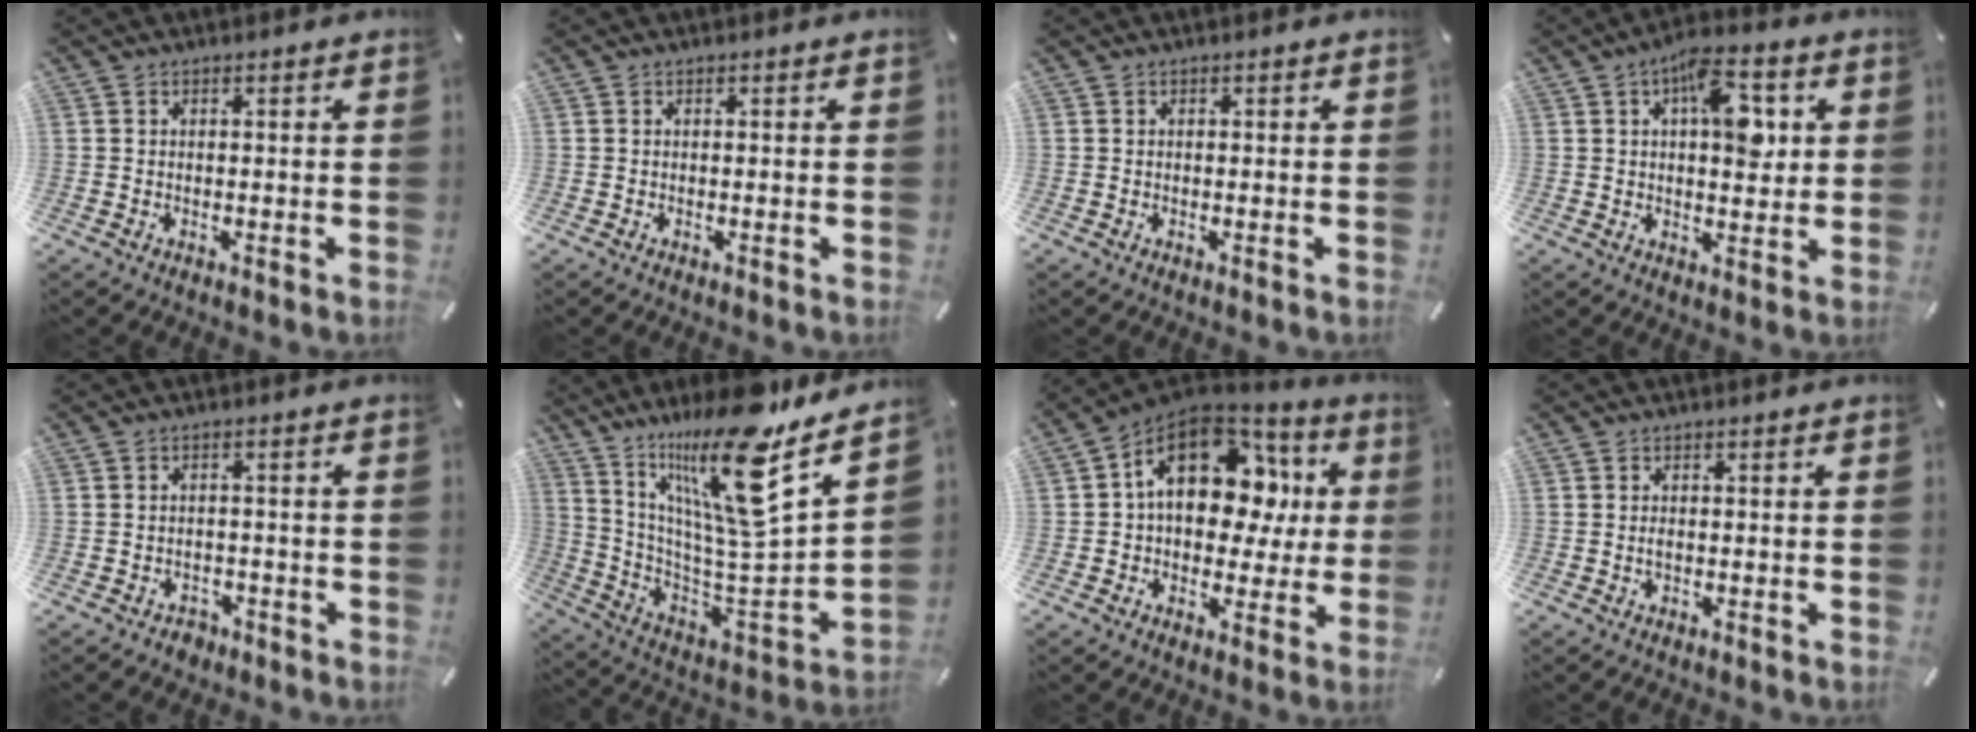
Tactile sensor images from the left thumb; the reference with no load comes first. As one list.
[{"total": 0.0}, {"total": 0.0}, {"total": 11.0, "force": [3.1, 5.6, 8.9], "torque": [-0.105, -0.011, 0.046]}, {"total": 2.4, "force": [-1.7, 1.6, 0.5], "torque": [-0.010, 0.009, -0.034]}, {"total": 20.6, "force": [14.7, 2.6, 14.1], "torque": [-0.254, -0.132, 0.223]}, {"total": 18.2, "force": [5.1, 11.9, 12.7], "torque": [-0.210, -0.018, 0.089]}, {"total": 1.1, "force": [-0.2, 0.4, 1.0], "torque": [-0.019, 0.000, -0.004]}]